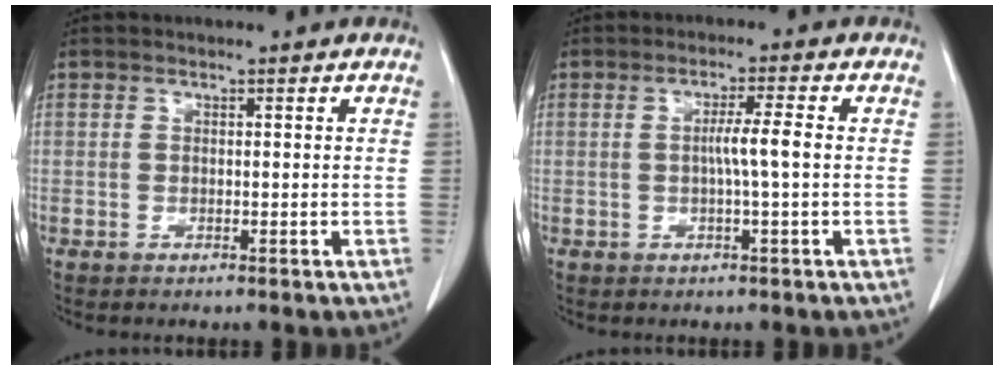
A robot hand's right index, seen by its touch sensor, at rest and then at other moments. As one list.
[{"total": 3.7, "force": [-0.2, -0.5, 3.7], "torque": [-0.065, 0.002, -0.003]}]